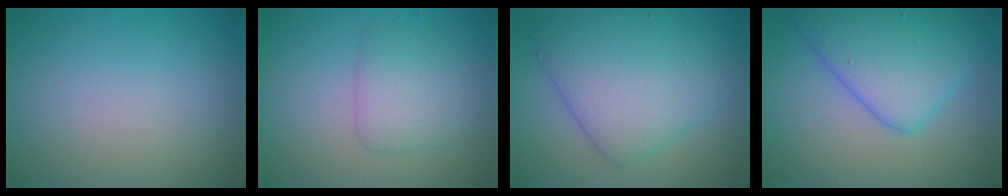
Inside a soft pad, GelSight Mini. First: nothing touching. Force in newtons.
{"total": 2.9, "press": 2.9, "slide": 0.0}
{"total": 7.6, "press": 7.6, "slide": 0.0}
{"total": 6.8, "press": 6.8, "slide": 0.4}